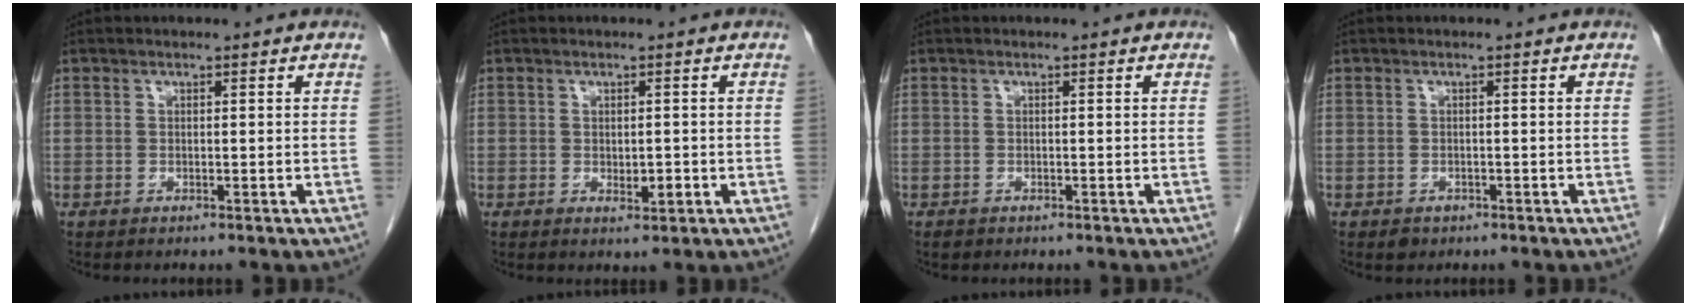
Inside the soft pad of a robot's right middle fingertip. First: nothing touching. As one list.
[{"total": 2.0, "force": [-0.4, 1.0, 1.6], "torque": [-0.021, -0.001, -0.001]}, {"total": 0.6, "force": [-0.5, 0.4, 0.2], "torque": [-0.007, 0.000, -0.007]}, {"total": 1.4, "force": [-0.8, 1.1, 0.4], "torque": [-0.008, 0.002, -0.006]}]